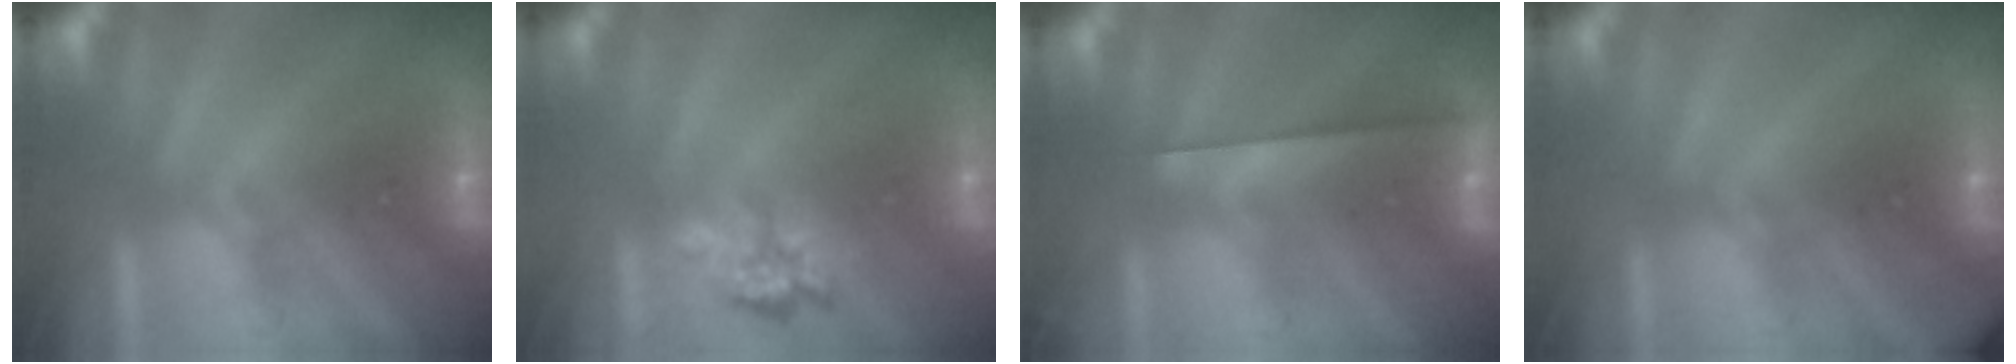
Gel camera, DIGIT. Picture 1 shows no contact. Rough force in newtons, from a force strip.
{"total": 2.4}
{"total": 2.4}
{"total": 2.2}